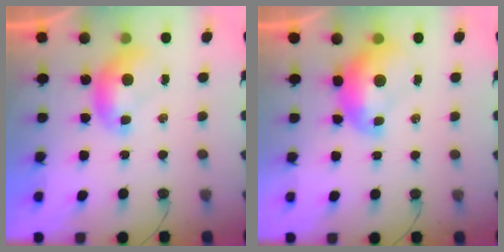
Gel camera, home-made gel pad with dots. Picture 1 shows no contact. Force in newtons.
{"total": 2.6, "press": 2.5, "slide": 0.7}